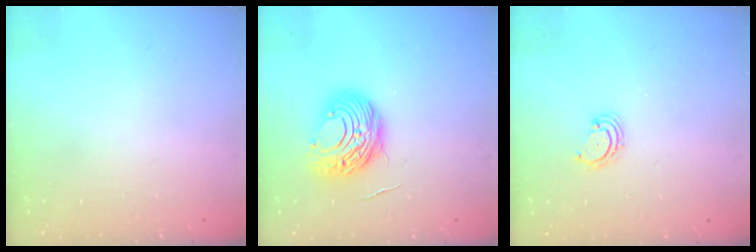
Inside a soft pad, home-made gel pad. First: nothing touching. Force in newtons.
{"total": 11.3, "press": 11.3, "slide": 0.9}
{"total": 3.1, "press": 3.1, "slide": 0.5}